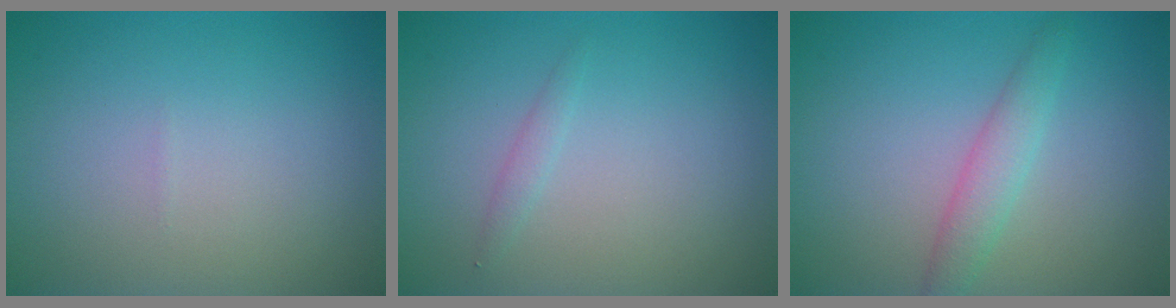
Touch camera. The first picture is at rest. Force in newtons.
{"total": 0.8, "press": 0.8, "slide": 0.0}
{"total": 2.3, "press": 2.3, "slide": 0.1}